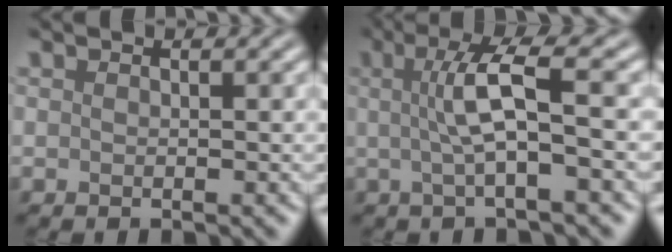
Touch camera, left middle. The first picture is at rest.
{"total": 4.8, "force": [0.3, 0.7, 4.7], "torque": [-0.089, 0.011, 0.010]}